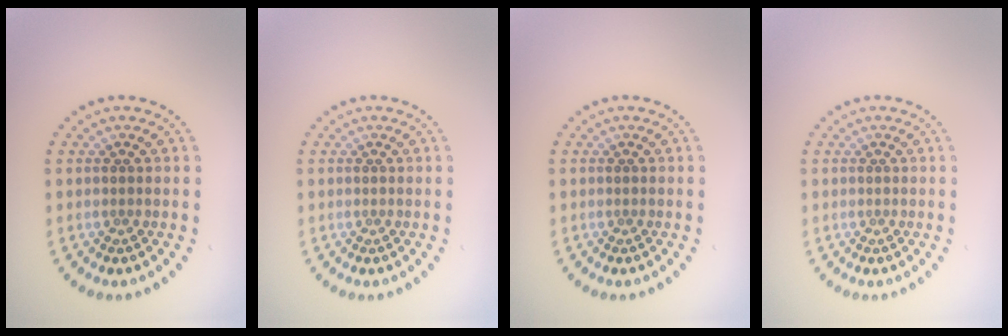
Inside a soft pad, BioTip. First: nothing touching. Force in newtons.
{"total": 0.0}
{"total": 0.0}
{"total": 0.0}